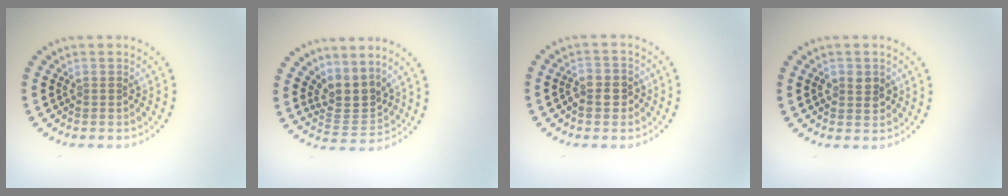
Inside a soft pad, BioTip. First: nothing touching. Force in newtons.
{"total": 3.2, "press": 2.5, "slide": 2.1}
{"total": 2.5, "press": 2.5, "slide": 0.6}
{"total": 2.0, "press": 2.0, "slide": 0.1}